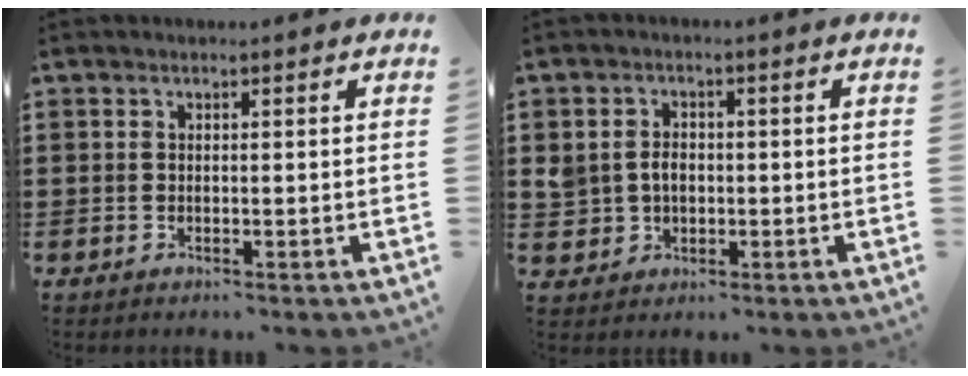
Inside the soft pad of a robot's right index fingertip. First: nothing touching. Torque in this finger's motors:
{"motor_torque": [0.12, 0.11, 0.11, 0.05]}